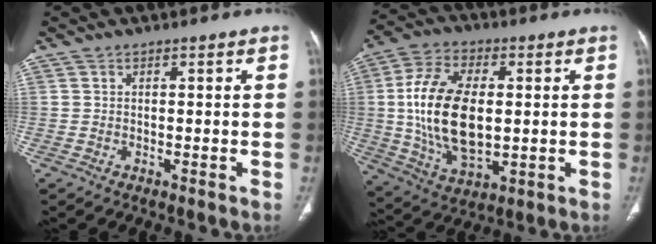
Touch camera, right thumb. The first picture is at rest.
{"total": 18.5, "force": [0.8, 10.2, 15.4], "torque": [-0.294, -0.005, 0.022]}